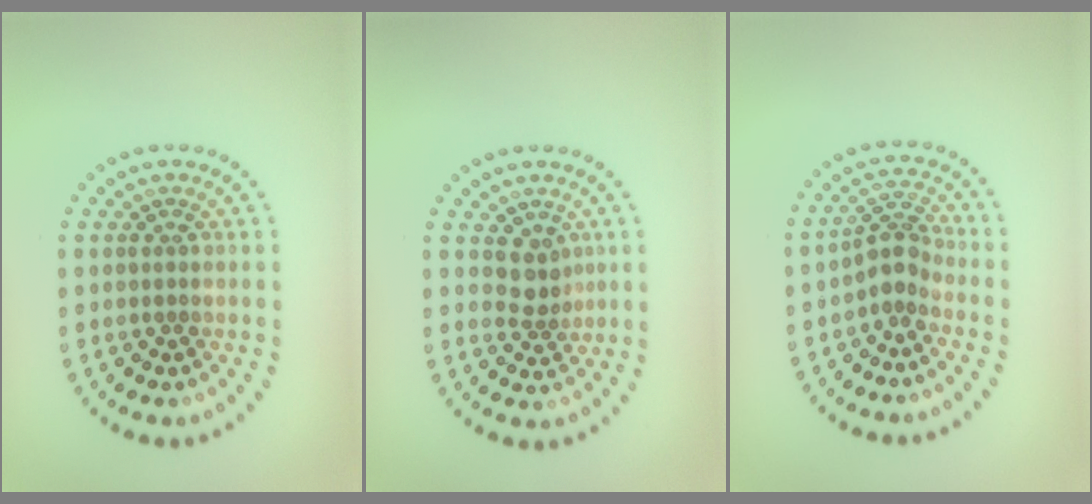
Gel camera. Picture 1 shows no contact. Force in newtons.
{"total": 2.4, "press": 1.9, "slide": 1.5}
{"total": 2.6, "press": 2.0, "slide": 1.6}